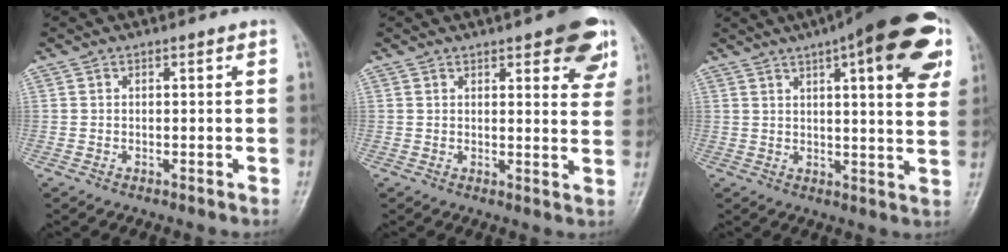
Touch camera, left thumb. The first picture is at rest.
{"total": 11.6, "force": [6.7, 3.9, 8.6], "torque": [-0.072, -0.026, 0.075]}
{"total": 21.8, "force": [10.4, 6.0, 18.2], "torque": [-0.228, -0.011, 0.131]}